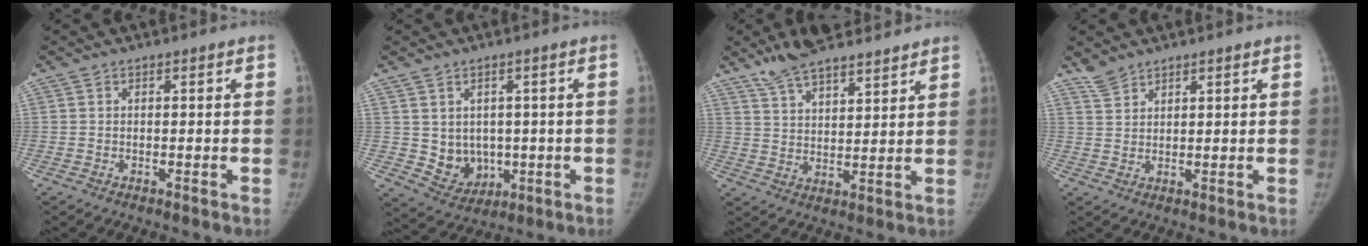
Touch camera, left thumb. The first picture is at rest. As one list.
[{"total": 6.9, "force": [0.1, 5.8, 3.7], "torque": [-0.031, -0.011, 0.025]}, {"total": 12.2, "force": [9.7, 3.8, 6.3], "torque": [-0.088, -0.040, 0.170]}, {"total": 3.2, "force": [2.9, 1.2, 0.6], "torque": [-0.004, -0.007, 0.059]}]